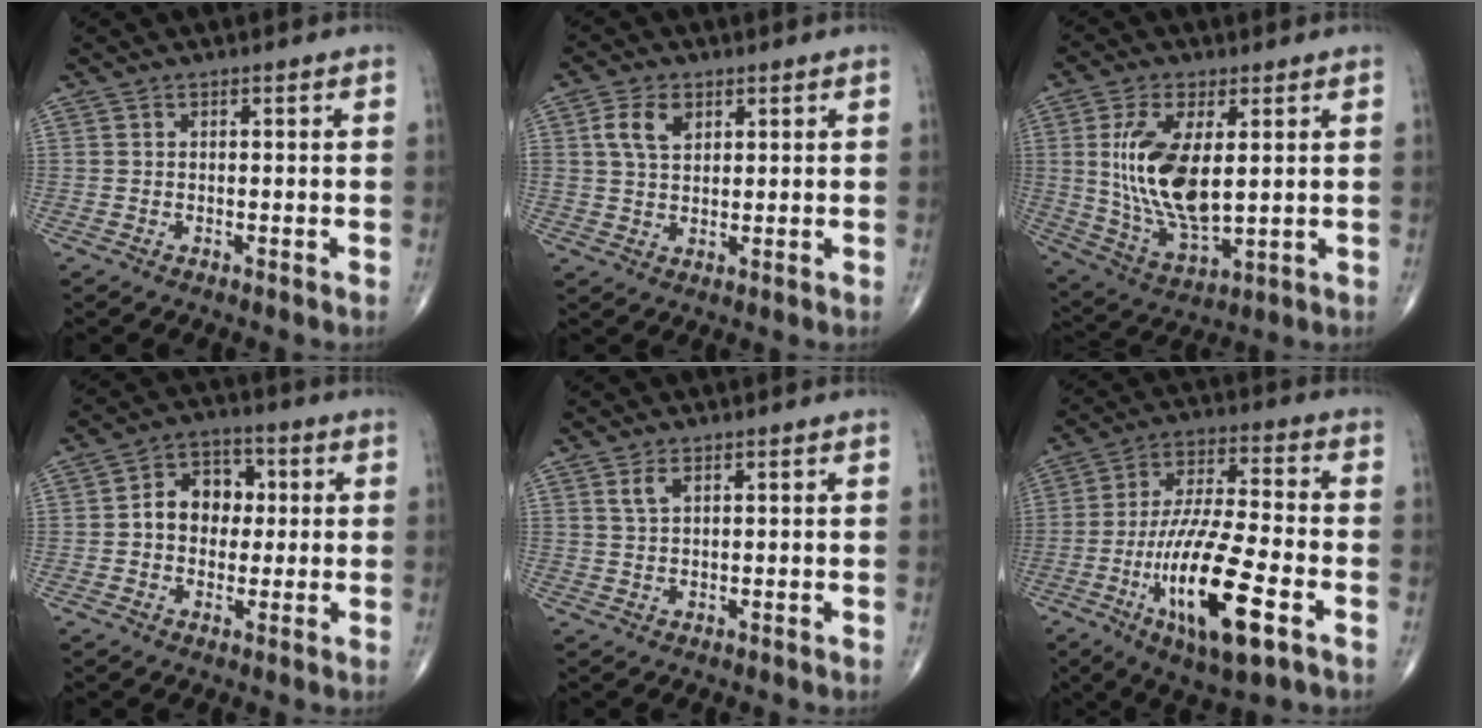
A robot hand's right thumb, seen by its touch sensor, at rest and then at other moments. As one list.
[{"total": 5.7, "force": [2.2, 3.7, 3.8], "torque": [-0.066, -0.003, 0.042]}, {"total": 15.5, "force": [2.3, 7.1, 13.5], "torque": [-0.261, -0.022, 0.056]}, {"total": 8.8, "force": [0.6, 6.8, 5.5], "torque": [-0.051, 0.021, 0.001]}, {"total": 2.1, "force": [1.2, 0.9, 1.5], "torque": [-0.033, 0.001, 0.029]}, {"total": 20.3, "force": [-7.6, 5.8, 18.0], "torque": [-0.345, 0.016, -0.125]}]